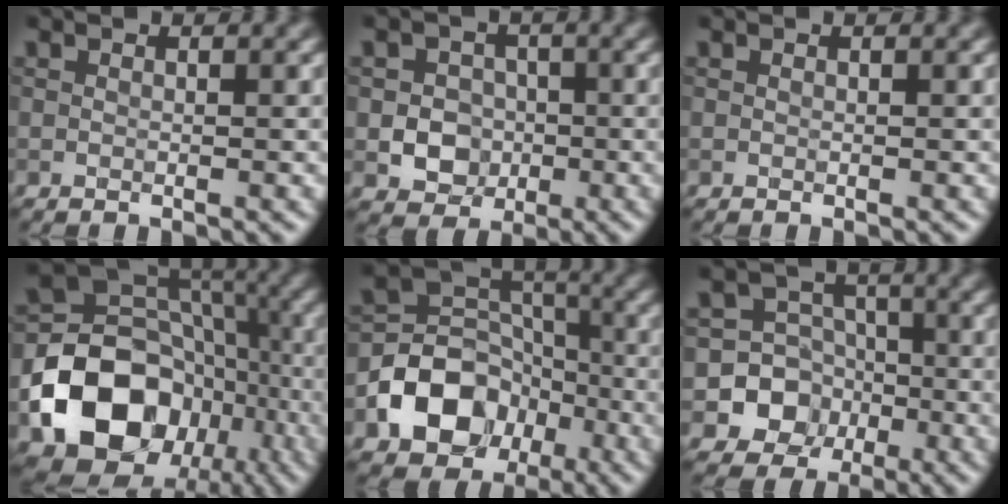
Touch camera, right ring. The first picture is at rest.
{"total": 3.6, "force": [-0.8, 3.2, 1.6], "torque": [-0.010, -0.001, -0.021]}
{"total": 0.0}
{"total": 15.8, "force": [-5.7, 12.8, 7.4], "torque": [-0.130, -0.010, -0.107]}
{"total": 9.0, "force": [-3.8, 7.0, 4.2], "torque": [-0.059, 0.001, -0.078]}
{"total": 8.4, "force": [-2.8, 7.8, 1.5], "torque": [-0.008, 0.001, -0.074]}